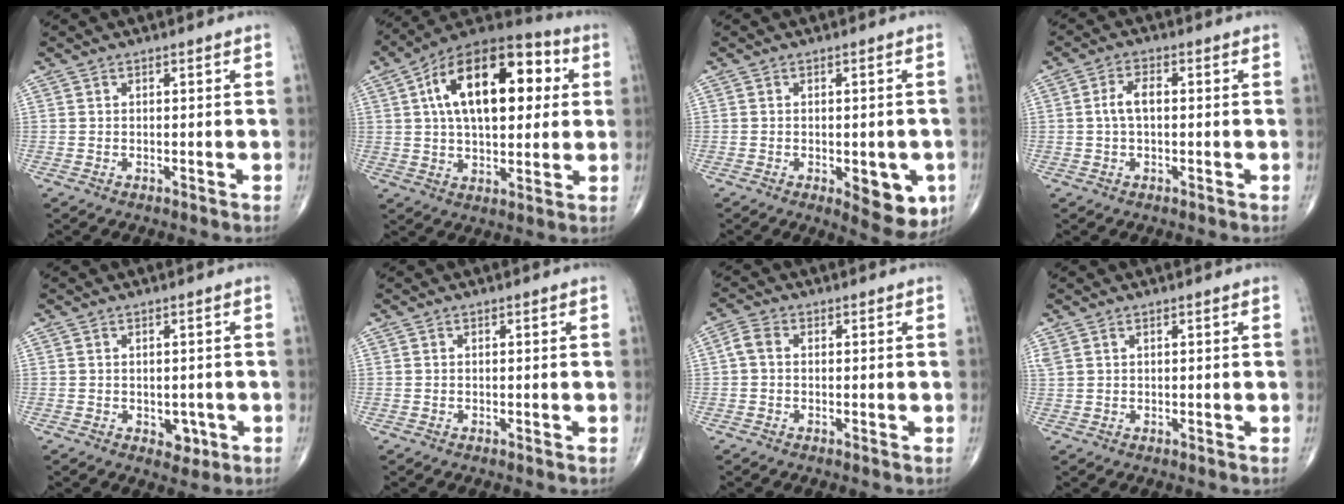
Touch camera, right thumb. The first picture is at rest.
{"total": 22.5, "force": [5.3, 11.7, 18.5], "torque": [-0.267, 0.020, 0.072]}
{"total": 9.0, "force": [-2.8, 4.0, 7.5], "torque": [-0.066, -0.007, -0.025]}
{"total": 3.9, "force": [0.1, 2.0, 3.4], "torque": [-0.072, 0.013, -0.002]}
{"total": 3.0, "force": [-0.8, 2.2, 1.9], "torque": [-0.004, 0.002, -0.003]}
{"total": 0.0}
{"total": 2.8, "force": [0.0, 1.9, 2.0], "torque": [-0.042, 0.008, -0.007]}
{"total": 1.3, "force": [0.8, 0.6, 0.8], "torque": [-0.025, 0.016, 0.025]}